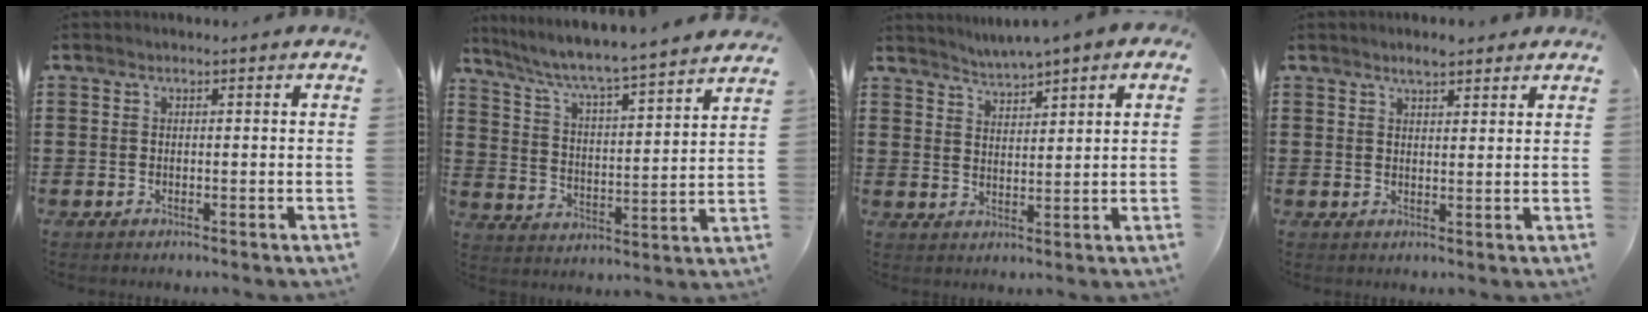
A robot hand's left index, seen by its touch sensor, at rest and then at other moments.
{"total": 5.0, "force": [4.5, -0.6, 2.2], "torque": [-0.065, -0.044, 0.065]}
{"total": 2.0, "force": [2.0, -0.3, 0.0], "torque": [-0.009, -0.007, 0.035]}
{"total": 2.7, "force": [2.3, 0.5, 1.4], "torque": [-0.031, 0.005, 0.042]}